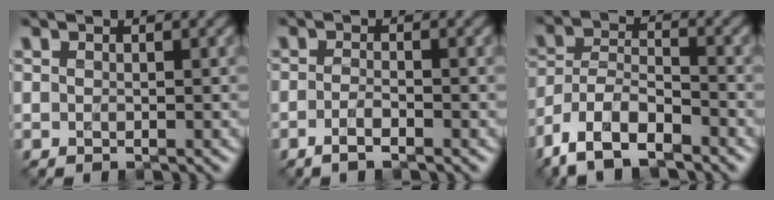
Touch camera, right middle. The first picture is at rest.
{"total": 1.8, "force": [-1.0, 0.4, 1.4], "torque": [-0.026, 0.001, -0.023]}
{"total": 8.7, "force": [-6.3, 3.5, 4.9], "torque": [-0.093, -0.005, -0.125]}